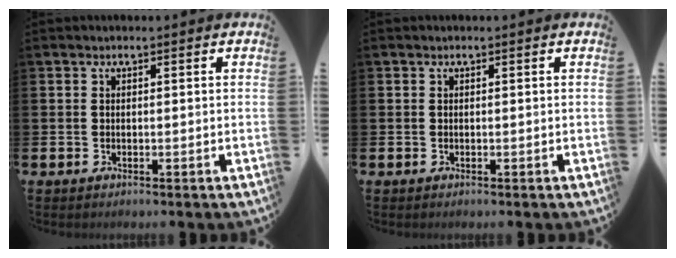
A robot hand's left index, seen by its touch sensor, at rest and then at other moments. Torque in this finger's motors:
{"motor_torque": [0.00, 0.00, 0.00, 0.00]}